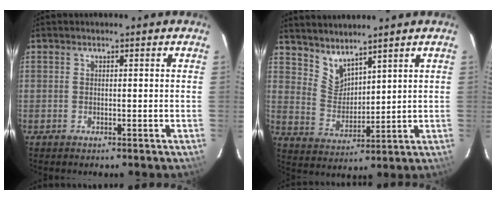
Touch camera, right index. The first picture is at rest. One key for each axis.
{"total": 6.3, "fx": 5.6, "fy": 2.0, "fz": 2.1, "tx": -0.036, "ty": -0.006, "tz": 0.119}